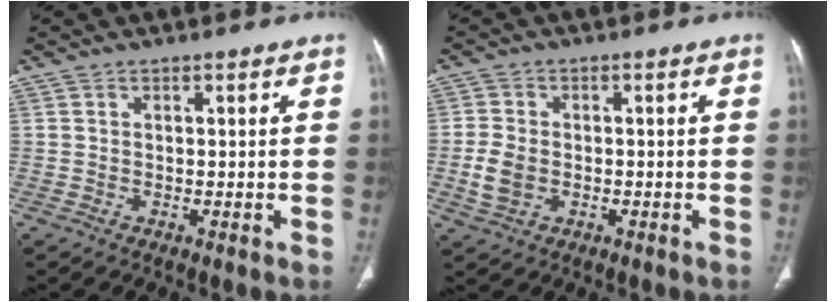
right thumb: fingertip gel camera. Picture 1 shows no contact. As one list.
[{"total": 5.1, "force": [-1.1, 3.8, 3.2], "torque": [-0.065, 0.006, -0.018]}]